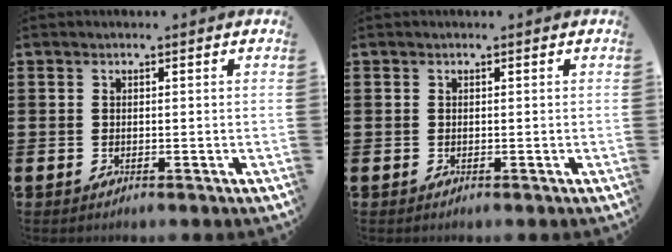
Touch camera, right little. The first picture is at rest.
{"total": 0.0}